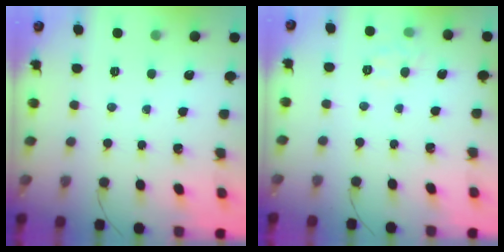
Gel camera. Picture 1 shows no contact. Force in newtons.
{"total": 4.3, "press": 4.1, "slide": 1.3}